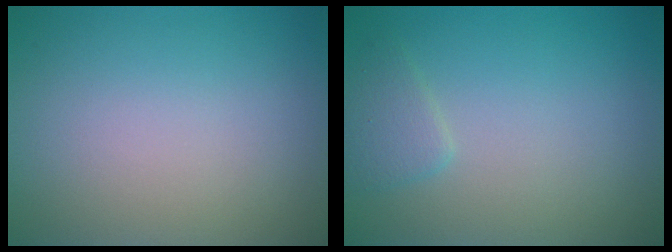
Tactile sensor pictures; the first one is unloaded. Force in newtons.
{"total": 1.5, "press": 1.5, "slide": 0.1}